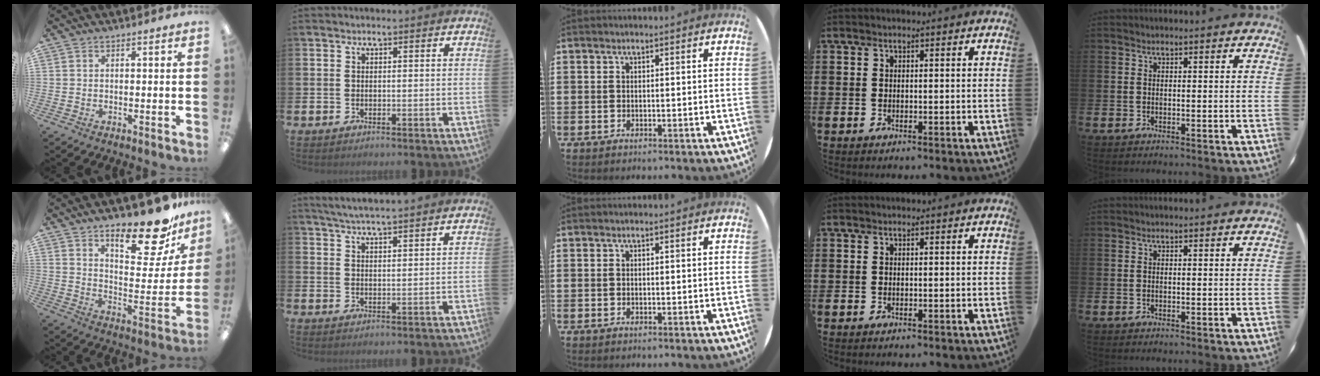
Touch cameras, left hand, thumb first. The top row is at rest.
{"thumb": {"total": 19.8, "force": [14.1, 6.6, 12.1], "torque": [-0.166, -0.093, 0.227]}, "index": {"total": 4.8, "force": [4.7, -0.3, 0.9], "torque": [-0.037, -0.015, 0.086]}}